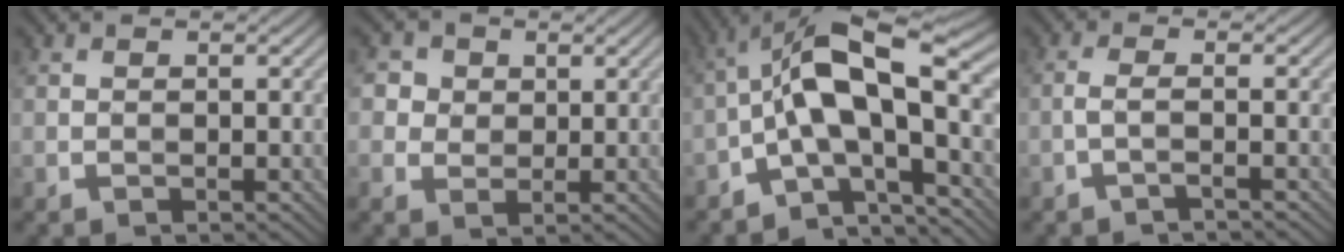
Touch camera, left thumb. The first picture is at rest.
{"total": 3.5, "force": [1.4, 3.0, 1.0], "torque": [-0.048, -0.005, 0.029]}
{"total": 11.9, "force": [-2.1, 4.2, 11.0], "torque": [-0.191, 0.024, -0.049]}
{"total": 1.6, "force": [-0.9, 0.0, 1.3], "torque": [-0.034, 0.009, -0.023]}